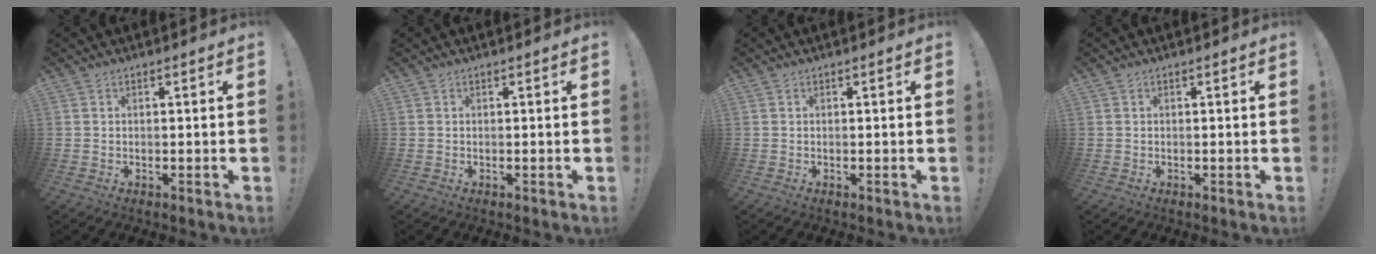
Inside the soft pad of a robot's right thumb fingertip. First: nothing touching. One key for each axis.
{"total": 0.0}
{"total": 0.0}
{"total": 0.0}